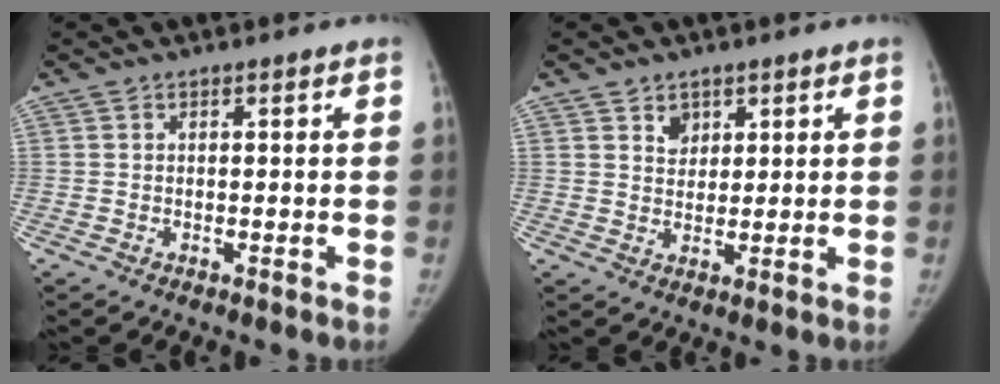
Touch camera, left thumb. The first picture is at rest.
{"total": 3.4, "force": [2.0, 2.5, 1.1], "torque": [0.003, -0.015, 0.037]}